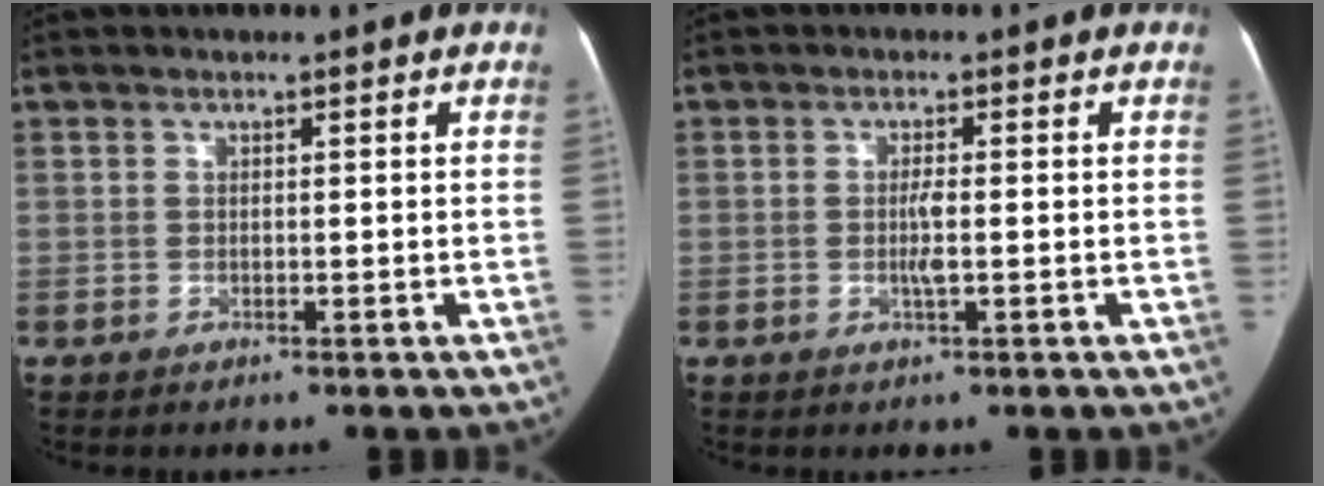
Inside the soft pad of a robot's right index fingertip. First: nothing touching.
{"total": 2.6, "force": [-0.4, 0.5, 2.5], "torque": [-0.051, 0.000, -0.008]}